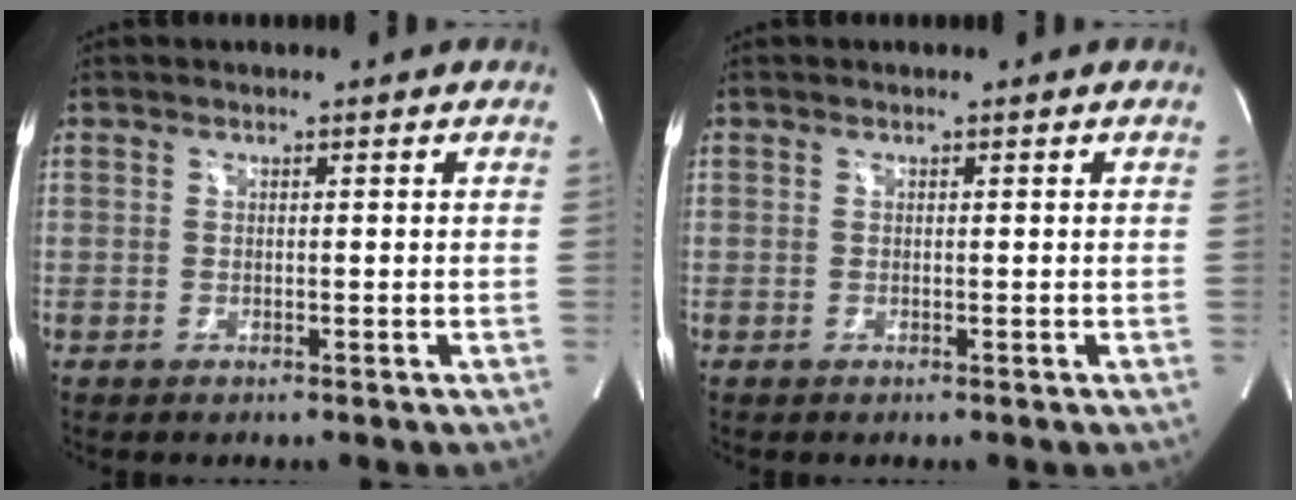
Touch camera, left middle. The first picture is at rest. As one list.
[{"total": 0.0}]